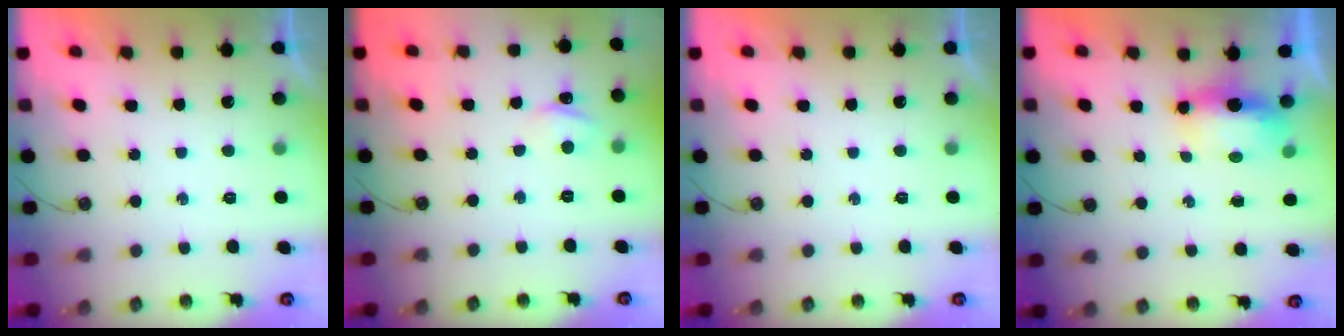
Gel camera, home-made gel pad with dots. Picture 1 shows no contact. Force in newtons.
{"total": 2.8, "press": 2.7, "slide": 0.4}
{"total": 0.0}
{"total": 10.0, "press": 7.0, "slide": 7.1}